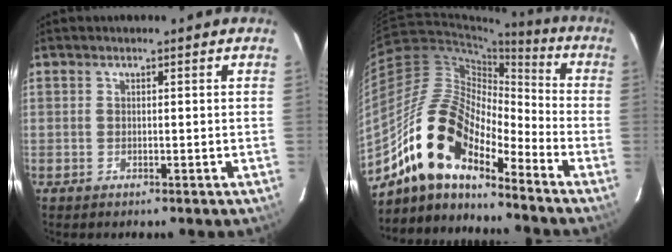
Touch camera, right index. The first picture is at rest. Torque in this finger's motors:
{"motor_torque": [0.73, -0.77, 1.05, 0.21]}